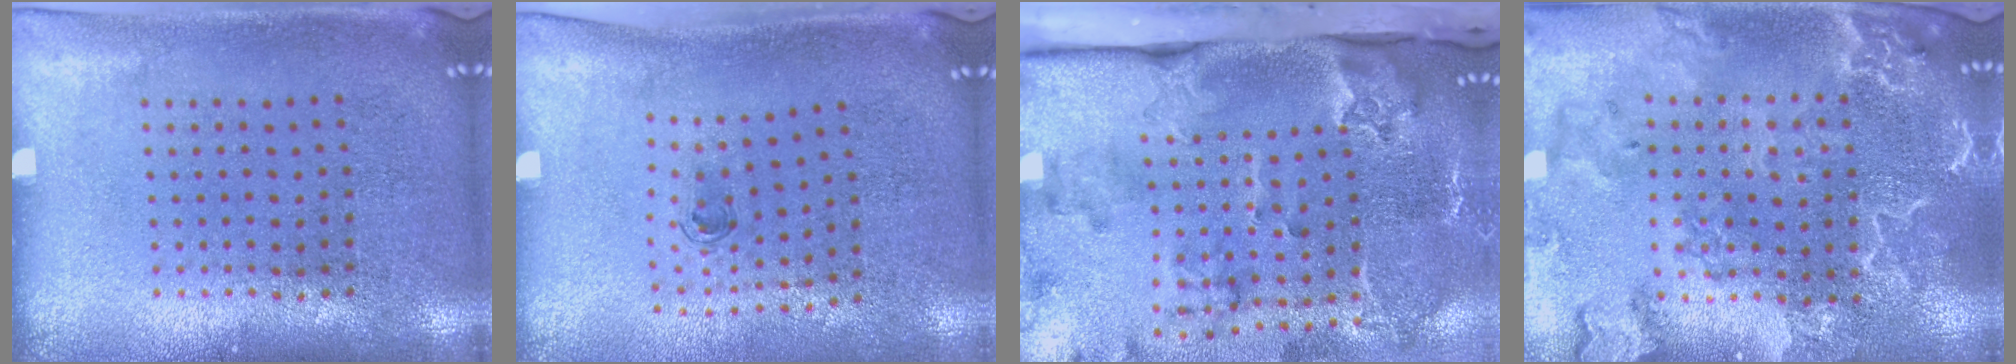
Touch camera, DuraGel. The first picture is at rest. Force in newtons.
{"total": 0.6, "press": 0.4, "slide": 0.5}
{"total": 4.0, "press": 2.7, "slide": 3.0}
{"total": 2.8, "press": 2.6, "slide": 1.0}